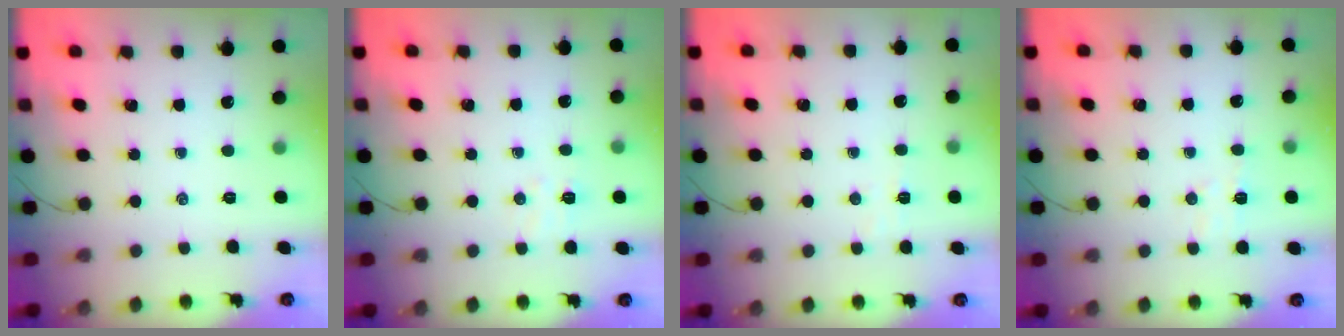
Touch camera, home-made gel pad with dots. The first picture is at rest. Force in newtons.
{"total": 4.6, "press": 4.4, "slide": 1.2}
{"total": 3.1, "press": 2.9, "slide": 1.0}
{"total": 4.9, "press": 4.9, "slide": 0.7}